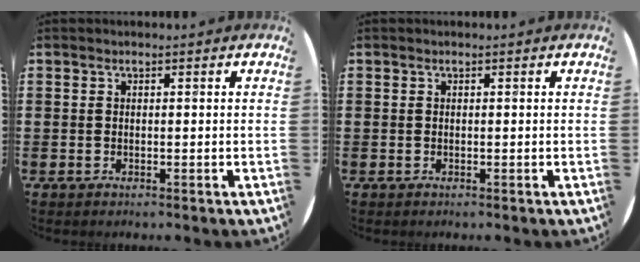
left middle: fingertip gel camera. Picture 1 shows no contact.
{"total": 0.0}